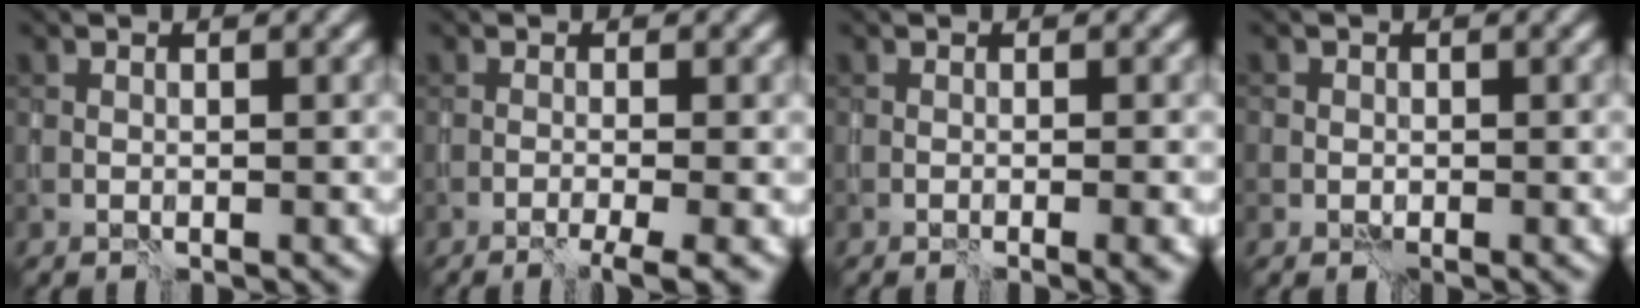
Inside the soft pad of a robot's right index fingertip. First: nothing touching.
{"total": 2.9, "force": [-1.4, 0.3, 2.5], "torque": [-0.036, -0.008, -0.025]}
{"total": 1.5, "force": [-0.5, 0.1, 1.4], "torque": [-0.011, -0.004, -0.009]}
{"total": 1.3, "force": [0.1, 1.2, 0.3], "torque": [-0.006, -0.001, 0.003]}